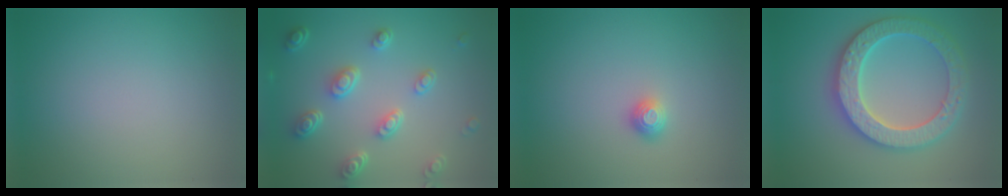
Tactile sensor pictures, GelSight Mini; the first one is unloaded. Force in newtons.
{"total": 4.7, "press": 3.5, "slide": 3.2}
{"total": 1.1, "press": 1.1, "slide": 0.4}
{"total": 6.4, "press": 6.2, "slide": 1.3}